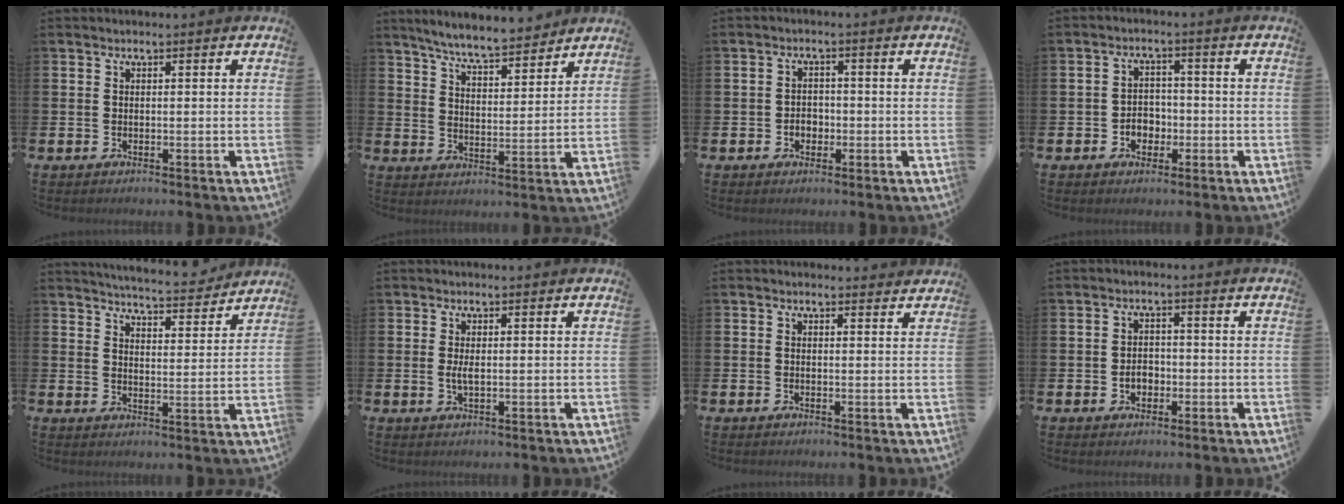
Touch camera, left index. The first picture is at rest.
{"total": 6.6, "force": [6.4, 0.4, 1.8], "torque": [-0.060, -0.039, 0.112]}
{"total": 2.3, "force": [-0.7, 1.8, 1.1], "torque": [-0.011, 0.000, -0.020]}
{"total": 3.2, "force": [-1.3, 2.6, 1.4], "torque": [-0.020, 0.001, -0.032]}
{"total": 5.4, "force": [5.3, 0.3, 0.6], "torque": [-0.026, -0.038, 0.092]}
{"total": 1.7, "force": [0.1, 0.5, 1.6], "torque": [-0.026, 0.001, -0.001]}
{"total": 0.7, "force": [0.6, 0.3, 0.1], "torque": [0.007, 0.000, 0.009]}
{"total": 2.7, "force": [-0.8, 2.0, 1.6], "torque": [-0.019, 0.000, -0.020]}